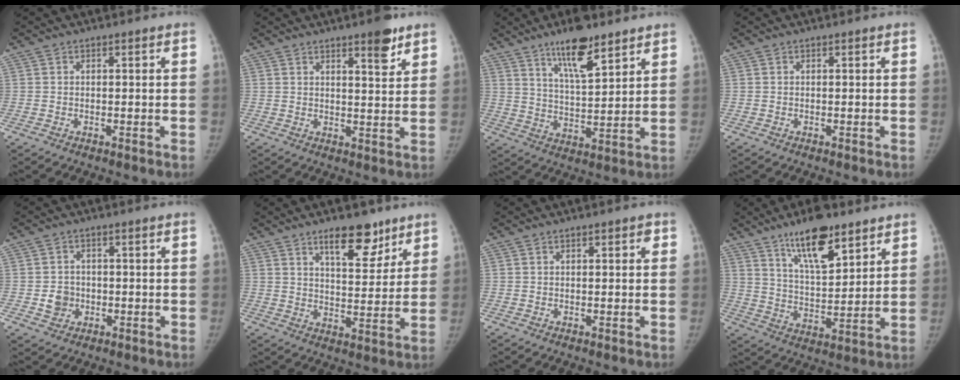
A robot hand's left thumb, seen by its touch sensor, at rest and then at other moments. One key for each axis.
{"total": 5.5, "fx": 3.7, "fy": 1.2, "fz": 3.9, "tx": -0.046, "ty": -0.025, "tz": 0.051}
{"total": 11.2, "fx": 7.6, "fy": 3.1, "fz": 7.7, "tx": -0.112, "ty": -0.046, "tz": 0.131}
{"total": 0.0}
{"total": 3.6, "fx": -0.8, "fy": 3.2, "fz": 1.3, "tx": -0.003, "ty": 0.006, "tz": -0.010}
{"total": 10.4, "fx": 6.9, "fy": 4.3, "fz": 6.5, "tx": -0.068, "ty": -0.045, "tz": 0.111}
{"total": 1.3, "fx": 0.4, "fy": 0.5, "fz": 1.1, "tx": -0.014, "ty": 0.005, "tz": 0.004}
{"total": 13.5, "fx": 8.8, "fy": 4.6, "fz": 9.2, "tx": -0.127, "ty": -0.053, "tz": 0.153}